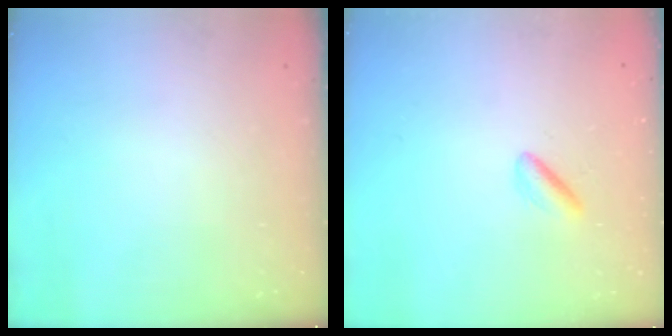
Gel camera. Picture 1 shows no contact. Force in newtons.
{"total": 2.4, "press": 2.2, "slide": 0.8}